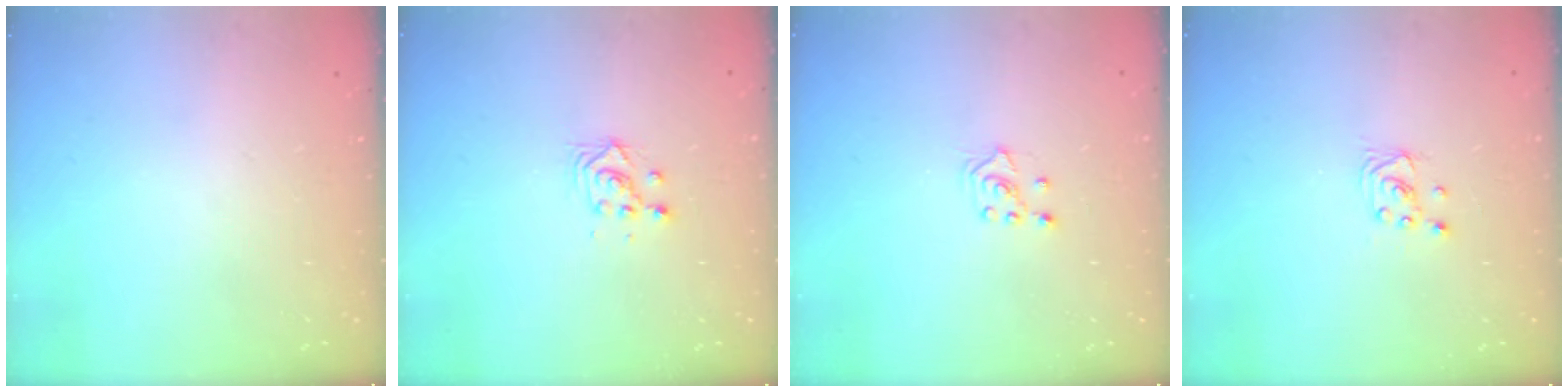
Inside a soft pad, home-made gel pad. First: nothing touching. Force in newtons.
{"total": 2.8, "press": 2.8, "slide": 0.1}
{"total": 3.3, "press": 3.2, "slide": 0.8}
{"total": 1.6, "press": 1.6, "slide": 0.0}